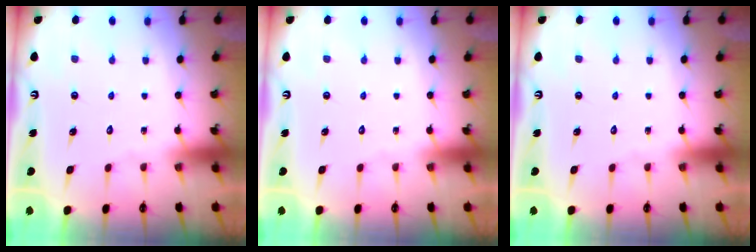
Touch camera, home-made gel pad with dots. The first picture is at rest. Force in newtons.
{"total": 0.0}
{"total": 0.0}